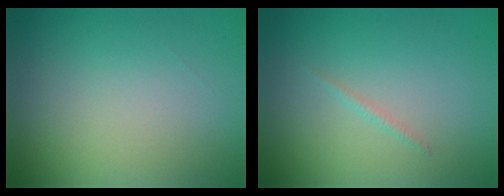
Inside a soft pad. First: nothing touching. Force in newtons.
{"total": 0.6, "press": 0.6, "slide": 0.1}